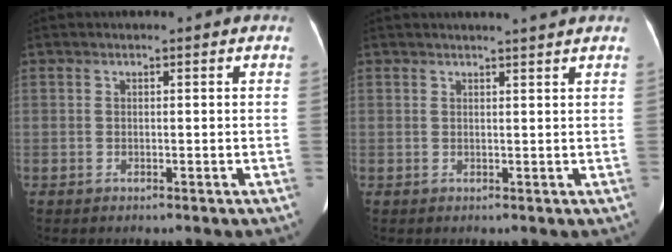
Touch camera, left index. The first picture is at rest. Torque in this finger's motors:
{"motor_torque": [0.30, -0.52, -0.01, 0.06]}